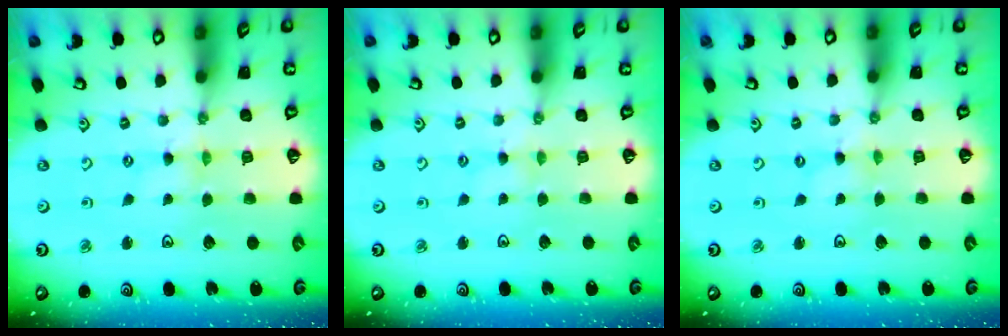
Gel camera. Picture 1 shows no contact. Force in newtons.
{"total": 2.5, "press": 2.5, "slide": 0.4}
{"total": 0.0}